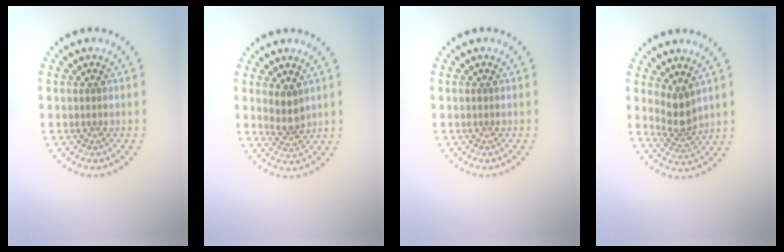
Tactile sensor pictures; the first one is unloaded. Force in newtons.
{"total": 1.9, "press": 1.6, "slide": 1.0}
{"total": 0.0}
{"total": 2.7, "press": 2.1, "slide": 1.7}